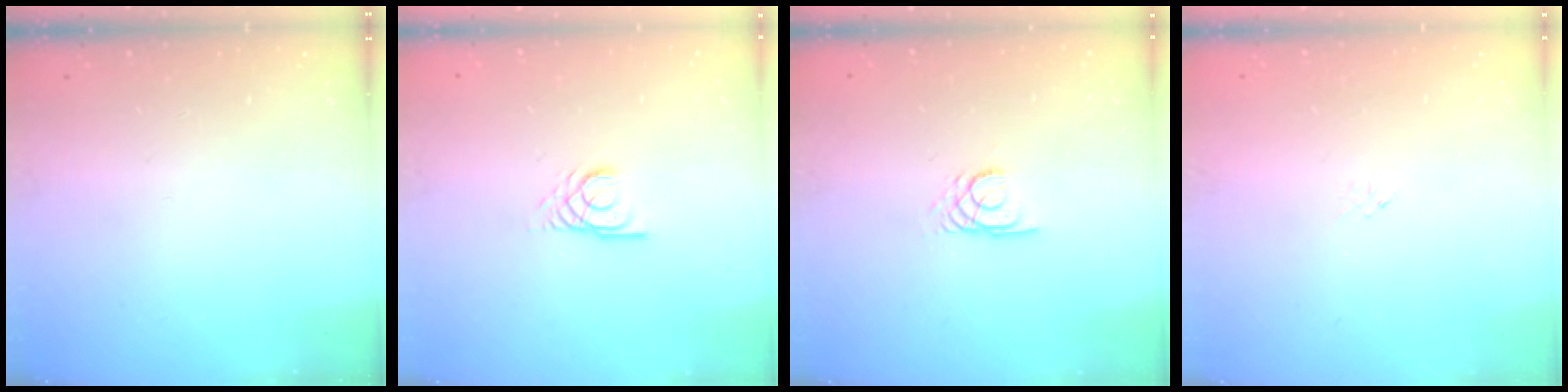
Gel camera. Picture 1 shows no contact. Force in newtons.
{"total": 2.9, "press": 2.9, "slide": 0.1}
{"total": 2.7, "press": 2.7, "slide": 0.1}
{"total": 0.0}